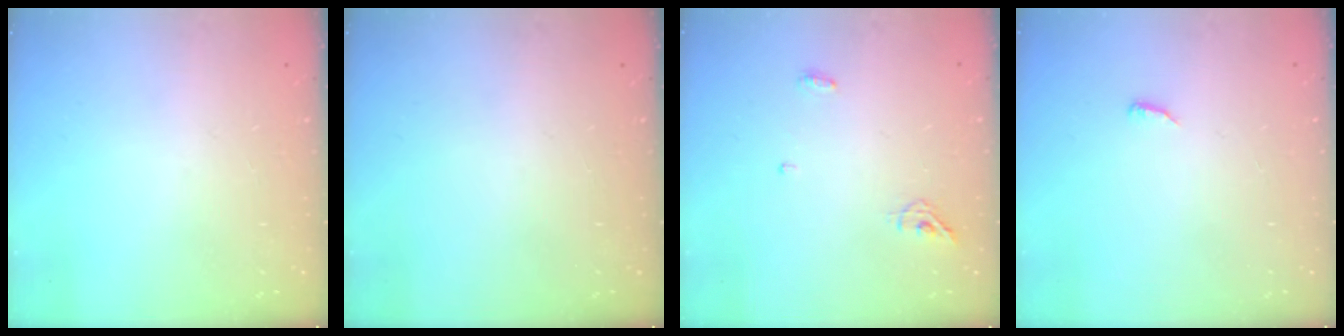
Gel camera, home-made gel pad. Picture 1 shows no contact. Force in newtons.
{"total": 0.0}
{"total": 4.9, "press": 4.8, "slide": 1.0}
{"total": 4.3, "press": 4.2, "slide": 0.6}